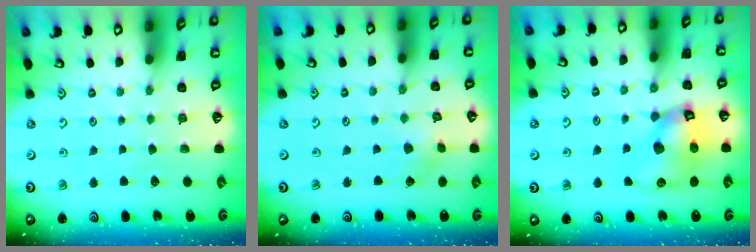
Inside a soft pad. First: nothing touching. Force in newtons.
{"total": 2.1, "press": 2.1, "slide": 0.1}
{"total": 12.7, "press": 12.6, "slide": 1.7}